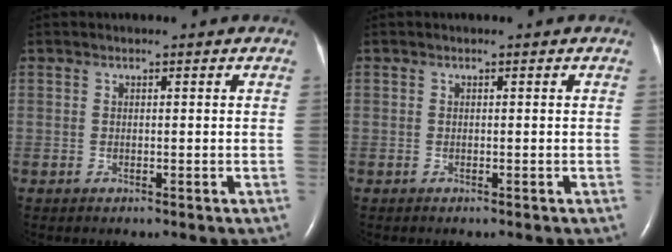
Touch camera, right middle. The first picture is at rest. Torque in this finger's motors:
{"motor_torque": [1.14, -1.00, 0.72, 0.06]}